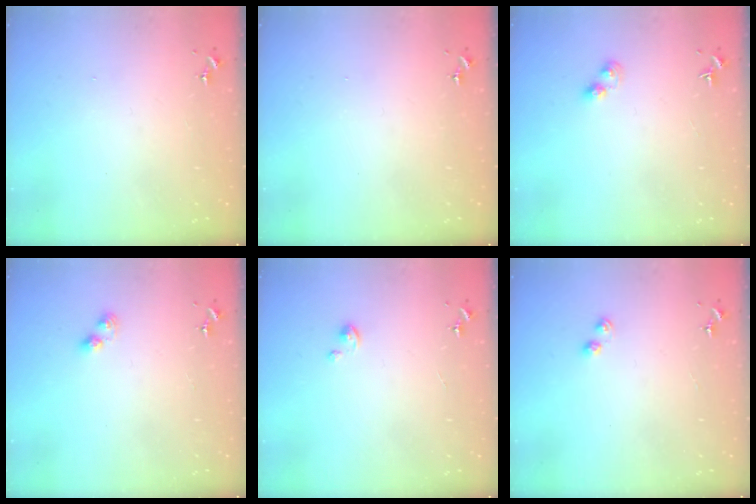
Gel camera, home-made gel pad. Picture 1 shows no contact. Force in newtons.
{"total": 0.0}
{"total": 4.1, "press": 4.1, "slide": 0.6}
{"total": 4.2, "press": 4.2, "slide": 0.5}
{"total": 1.1, "press": 1.1, "slide": 0.3}
{"total": 3.7, "press": 3.6, "slide": 0.4}